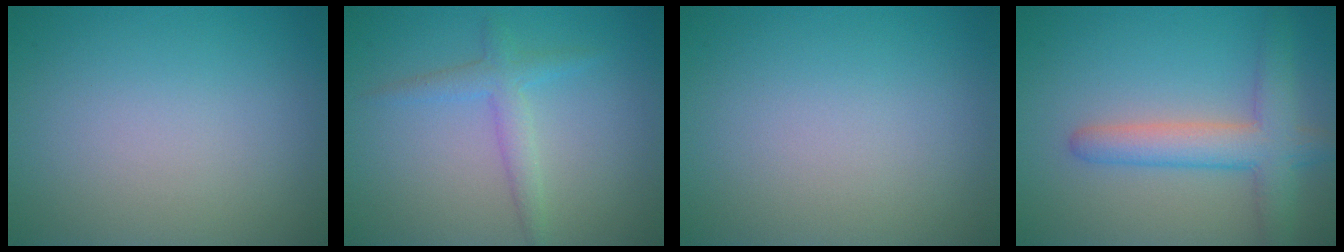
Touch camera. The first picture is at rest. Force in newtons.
{"total": 2.2, "press": 2.2, "slide": 0.1}
{"total": 0.0}
{"total": 4.8, "press": 4.8, "slide": 0.3}